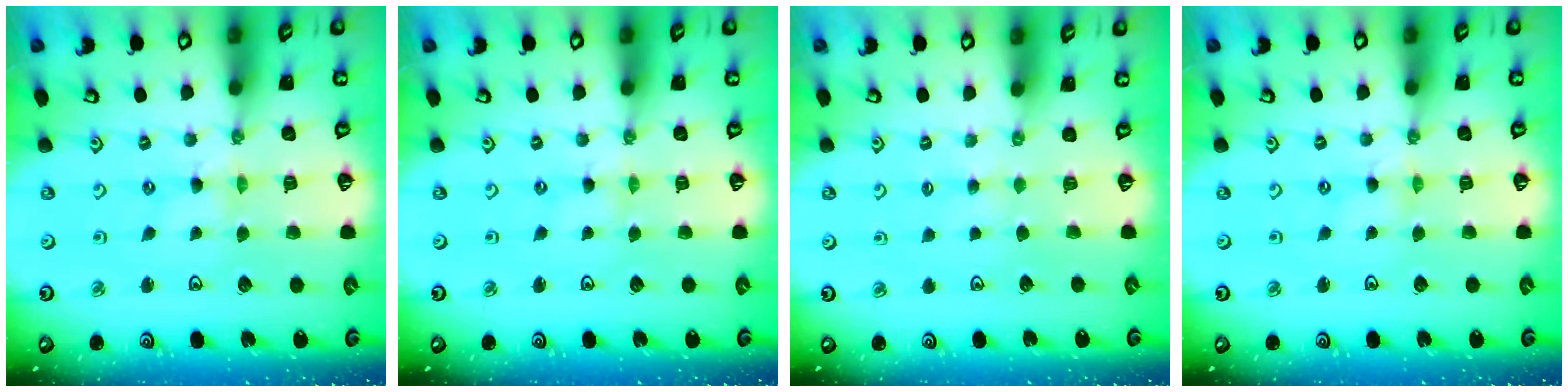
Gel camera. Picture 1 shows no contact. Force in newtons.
{"total": 0.0}
{"total": 2.4, "press": 2.4, "slide": 0.4}
{"total": 1.1, "press": 1.0, "slide": 0.1}